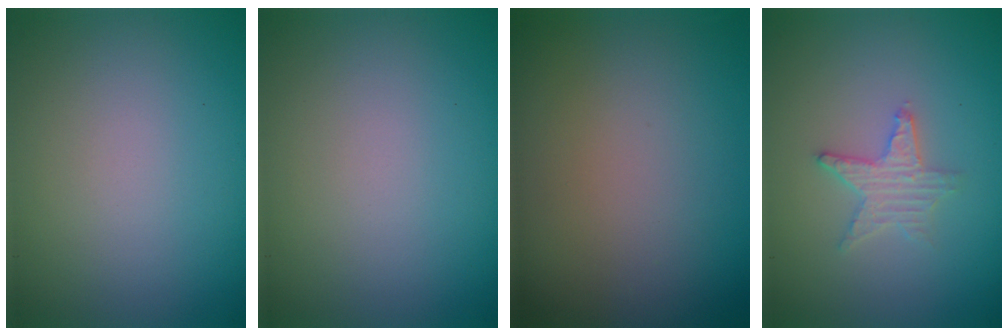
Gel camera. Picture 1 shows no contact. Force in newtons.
{"total": 0.0}
{"total": 0.0}
{"total": 2.3, "press": 2.2, "slide": 0.4}